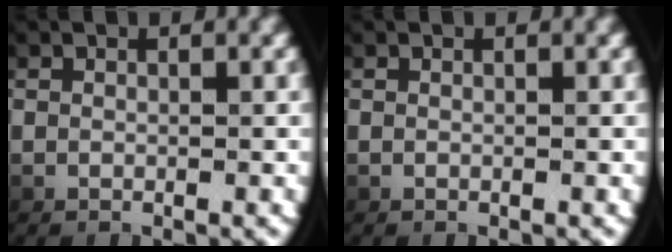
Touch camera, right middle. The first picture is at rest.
{"total": 0.0}